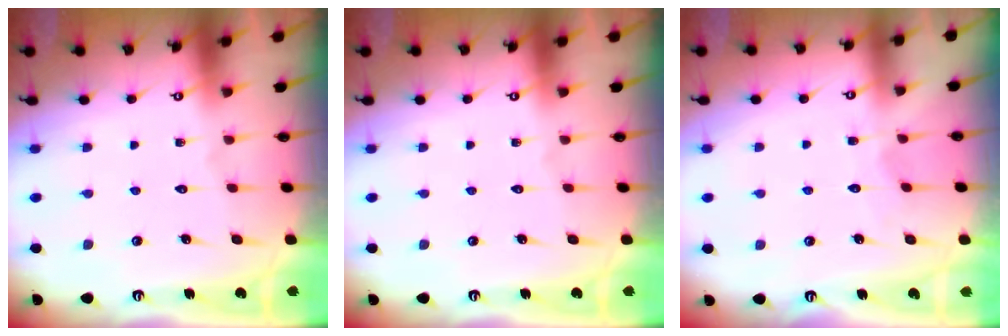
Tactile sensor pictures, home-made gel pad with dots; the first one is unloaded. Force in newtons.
{"total": 0.0}
{"total": 4.2, "press": 4.2, "slide": 0.3}